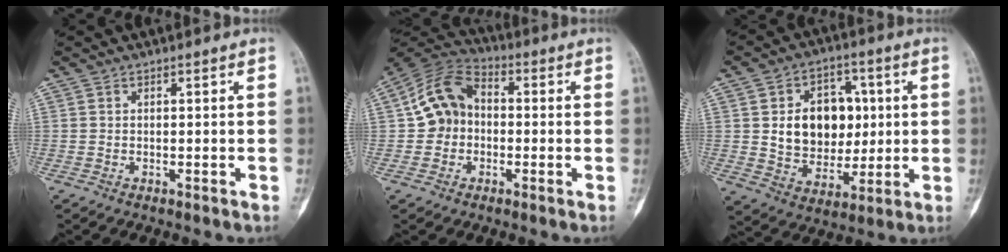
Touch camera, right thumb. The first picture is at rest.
{"total": 10.3, "force": [-0.4, 8.5, 5.9], "torque": [-0.090, 0.032, -0.023]}
{"total": 14.7, "force": [2.0, 11.1, 9.4], "torque": [-0.090, 0.000, 0.044]}